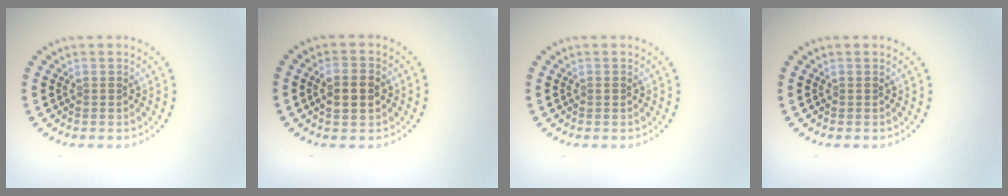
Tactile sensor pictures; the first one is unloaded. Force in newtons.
{"total": 2.9, "press": 2.9, "slide": 0.2}
{"total": 0.5, "press": 0.4, "slide": 0.3}
{"total": 0.0}